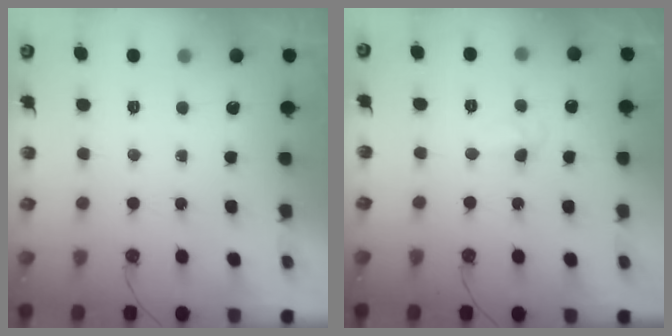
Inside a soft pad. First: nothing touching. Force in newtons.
{"total": 3.3, "press": 3.3, "slide": 0.7}